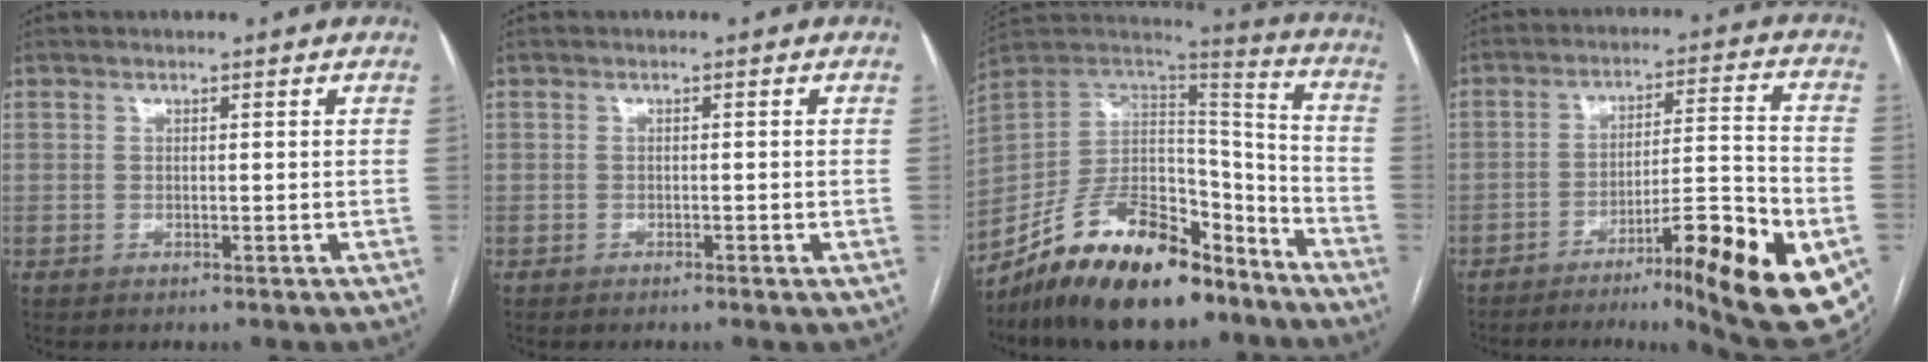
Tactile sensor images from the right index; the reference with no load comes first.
{"total": 0.7, "force": [-0.4, 0.0, 0.5], "torque": [-0.007, 0.000, -0.008]}
{"total": 21.9, "force": [-15.9, 8.3, 12.5], "torque": [-0.217, 0.025, -0.276]}
{"total": 20.8, "force": [-10.4, 2.4, 17.8], "torque": [-0.179, 0.011, -0.148]}